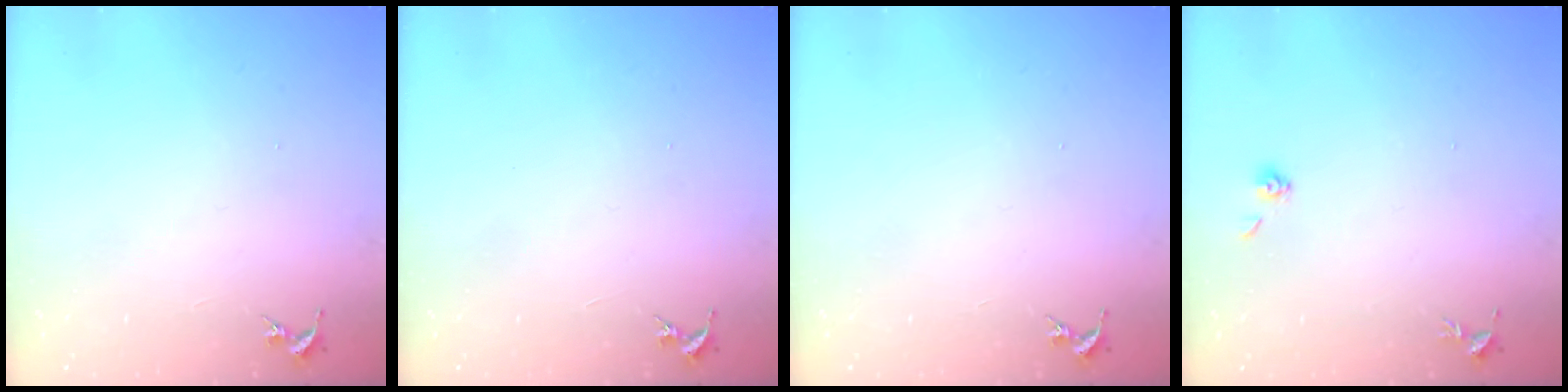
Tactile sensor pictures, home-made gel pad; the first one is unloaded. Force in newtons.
{"total": 0.0}
{"total": 0.0}
{"total": 3.7, "press": 3.5, "slide": 1.4}